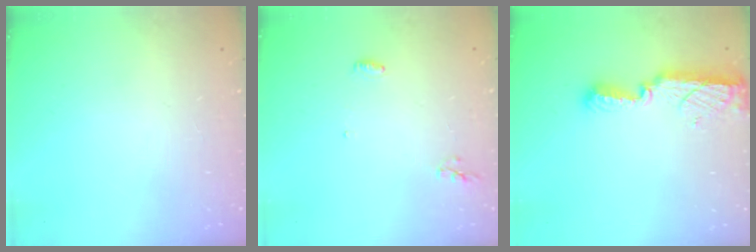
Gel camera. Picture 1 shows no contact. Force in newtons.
{"total": 3.8, "press": 3.7, "slide": 0.9}
{"total": 11.5, "press": 10.0, "slide": 5.7}